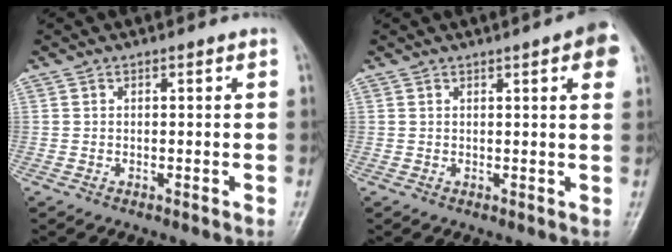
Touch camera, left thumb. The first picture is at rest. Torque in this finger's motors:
{"motor_torque": [1.12, 0.91, 0.79, -0.72, 0.01]}